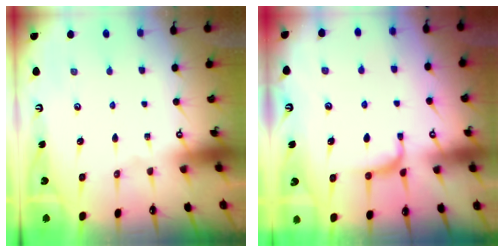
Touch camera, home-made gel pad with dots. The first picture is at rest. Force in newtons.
{"total": 1.0, "press": 0.8, "slide": 0.7}